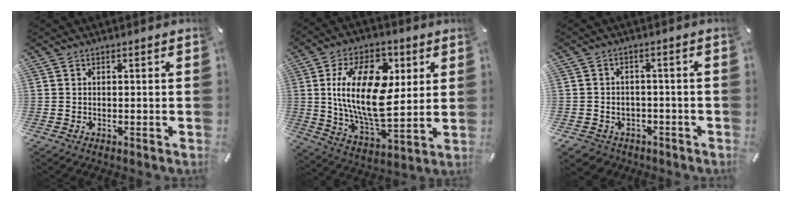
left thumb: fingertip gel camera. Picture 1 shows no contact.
{"total": 21.4, "force": [4.5, 12.1, 17.0], "torque": [-0.338, 0.002, 0.071]}
{"total": 4.4, "force": [-1.8, 3.9, 0.8], "torque": [-0.032, 0.008, -0.036]}